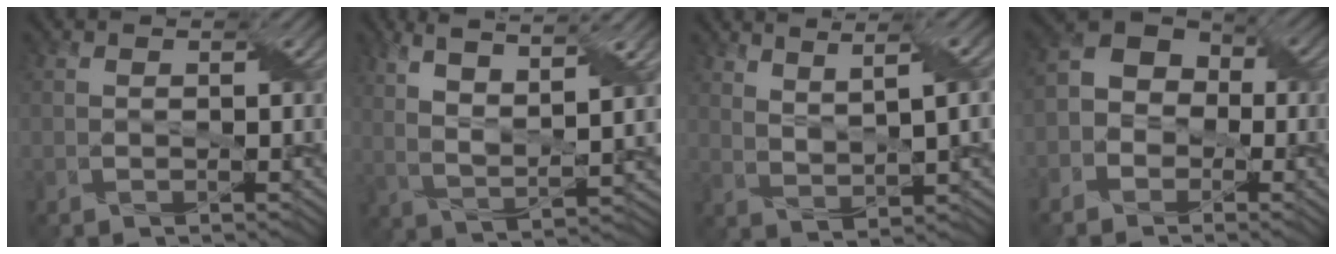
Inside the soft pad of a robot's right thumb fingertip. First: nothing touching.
{"total": 10.3, "force": [5.6, 2.3, 8.3], "torque": [-0.173, 0.008, 0.108]}
{"total": 6.1, "force": [3.8, 1.1, 4.6], "torque": [-0.082, 0.004, 0.073]}
{"total": 6.4, "force": [-1.8, 5.3, 3.1], "torque": [-0.058, 0.006, -0.047]}